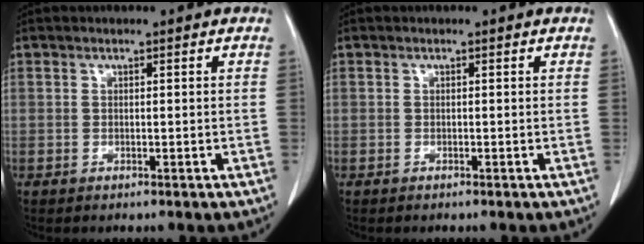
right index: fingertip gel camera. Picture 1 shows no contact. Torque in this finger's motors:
{"motor_torque": [0.08, -0.01, 0.07, 0.02]}